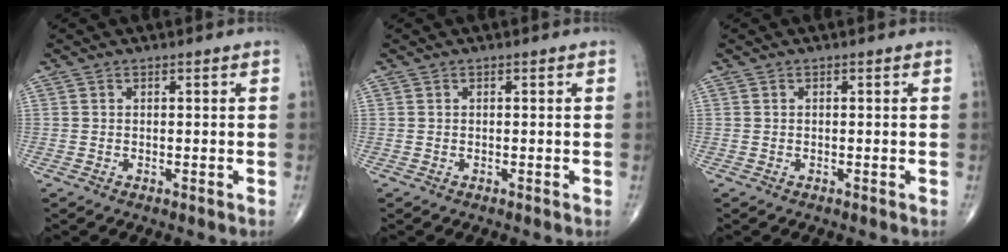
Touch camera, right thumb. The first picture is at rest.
{"total": 0.0}
{"total": 0.0}